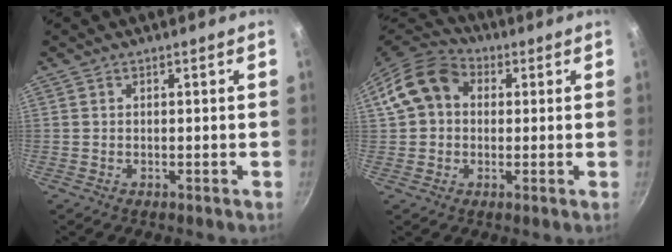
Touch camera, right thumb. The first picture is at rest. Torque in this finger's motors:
{"motor_torque": [-0.09, 0.18, 0.42, -0.41, 0.10]}